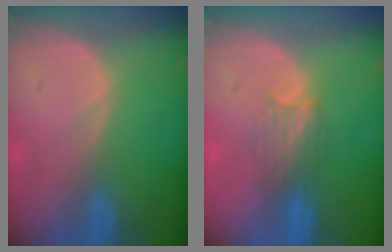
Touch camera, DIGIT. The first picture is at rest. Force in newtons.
{"total": 3.2, "press": 3.1, "slide": 1.0}